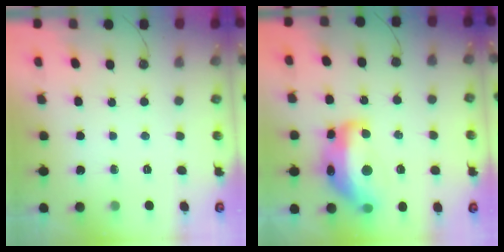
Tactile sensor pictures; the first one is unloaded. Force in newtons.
{"total": 10.0, "press": 9.9, "slide": 1.0}